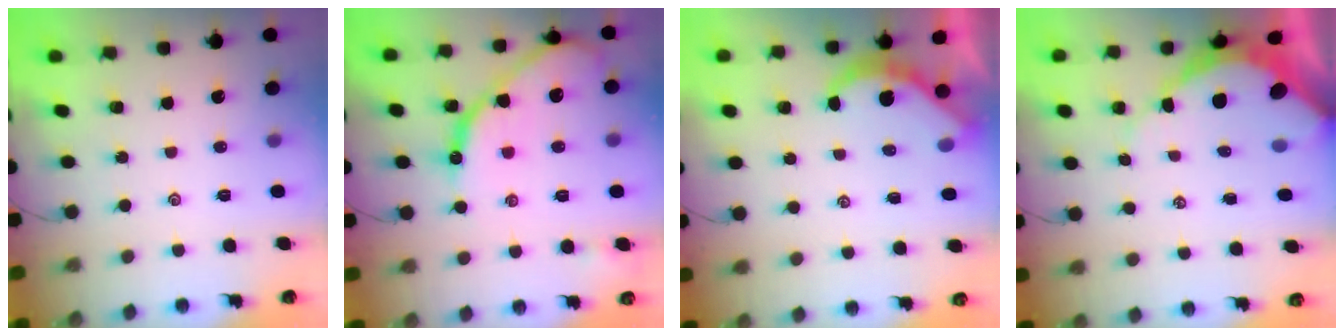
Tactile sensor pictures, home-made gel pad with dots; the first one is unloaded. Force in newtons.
{"total": 14.8, "press": 14.8, "slide": 1.1}
{"total": 5.5, "press": 5.5, "slide": 0.2}
{"total": 9.6, "press": 9.5, "slide": 0.9}